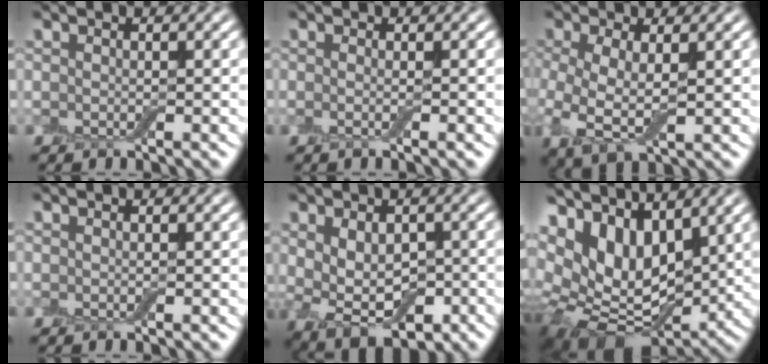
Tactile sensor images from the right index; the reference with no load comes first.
{"total": 1.3, "force": [-0.2, 0.3, 1.3], "torque": [-0.017, -0.007, -0.008]}
{"total": 4.7, "force": [-0.4, 2.1, 4.2], "torque": [-0.101, -0.008, -0.008]}
{"total": 0.0}
{"total": 5.8, "force": [-0.6, 3.5, 4.5], "torque": [-0.080, -0.014, -0.001]}
{"total": 9.3, "force": [3.9, 5.4, 6.4], "torque": [-0.133, 0.000, 0.068]}